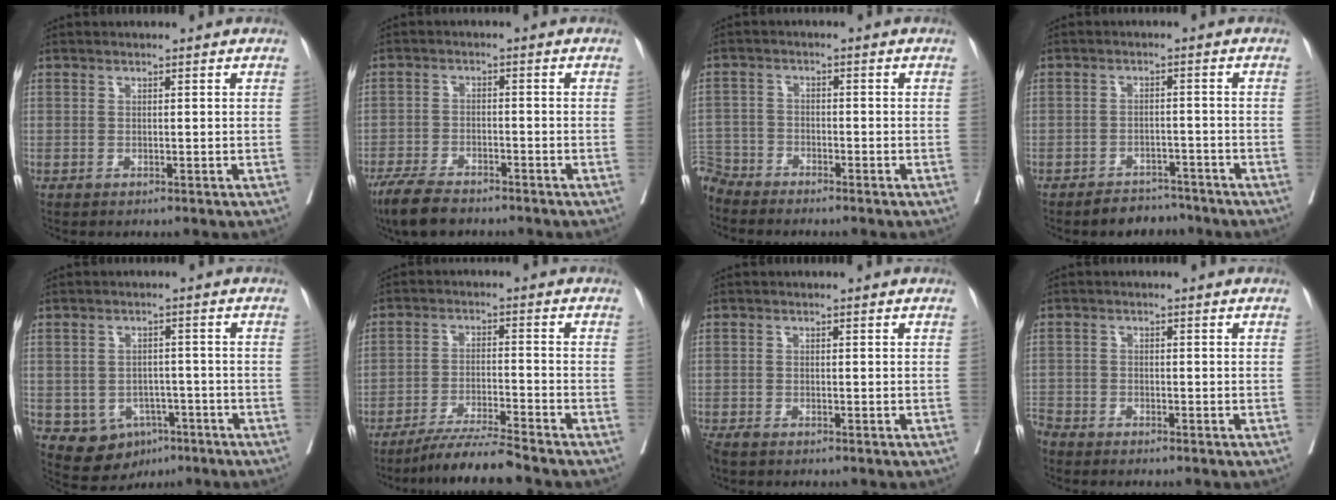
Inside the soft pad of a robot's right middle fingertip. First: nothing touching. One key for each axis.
{"total": 6.7, "fx": -5.5, "fy": 1.8, "fz": 3.3, "tx": -0.064, "ty": -0.012, "tz": -0.101}
{"total": 5.1, "fx": -4.9, "fy": 1.2, "fz": -0.6, "tx": 0.020, "ty": -0.004, "tz": -0.100}
{"total": 4.5, "fx": -4.0, "fy": 2.0, "fz": 0.4, "tx": 0.000, "ty": 0.005, "tz": -0.059}
{"total": 6.7, "fx": -3.2, "fy": 5.3, "fz": 2.6, "tx": -0.035, "ty": 0.007, "tz": -0.036}
{"total": 7.1, "fx": -6.3, "fy": -1.4, "fz": 2.9, "tx": -0.046, "ty": -0.022, "tz": -0.117}
{"total": 2.7, "fx": -2.2, "fy": 0.9, "fz": 1.3, "tx": -0.025, "ty": -0.008, "tz": -0.036}
{"total": 3.4, "fx": -3.3, "fy": 0.7, "fz": 0.3, "tx": -0.001, "ty": -0.007, "tz": -0.067}